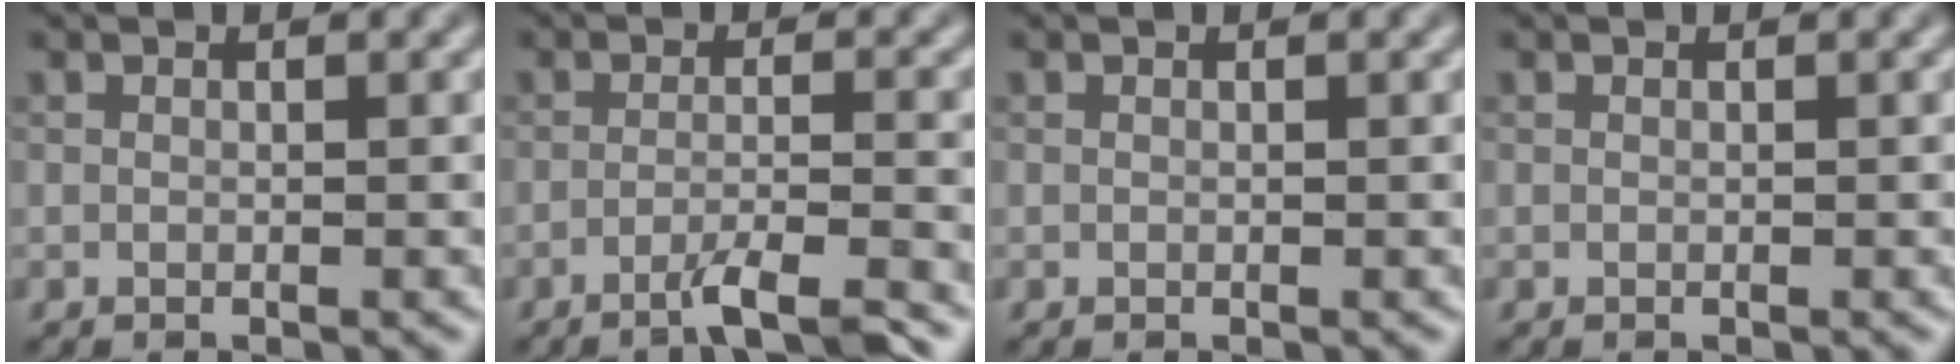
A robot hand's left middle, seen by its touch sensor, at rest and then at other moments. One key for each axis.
{"total": 4.0, "fx": -2.8, "fy": 0.4, "fz": 2.8, "tx": -0.044, "ty": 0.004, "tz": -0.059}
{"total": 0.0}
{"total": 0.0}